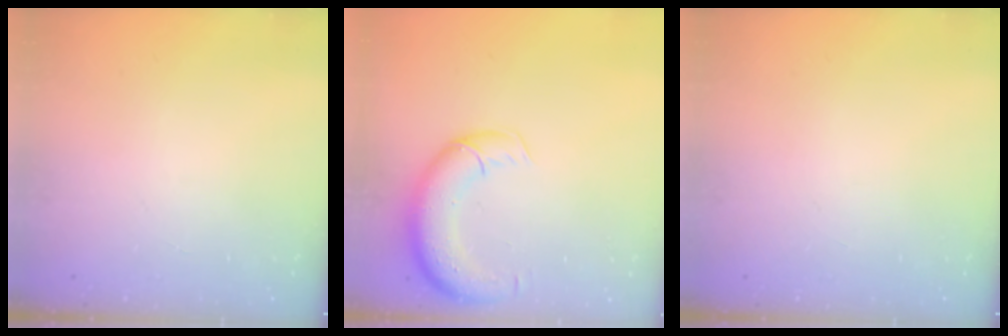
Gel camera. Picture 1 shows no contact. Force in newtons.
{"total": 10.9, "press": 10.6, "slide": 2.7}
{"total": 0.0}